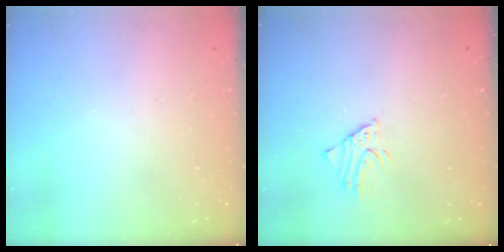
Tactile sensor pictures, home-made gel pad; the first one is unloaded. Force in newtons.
{"total": 2.5, "press": 2.5, "slide": 0.2}